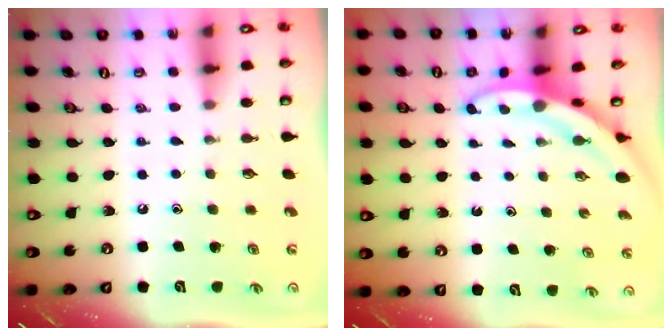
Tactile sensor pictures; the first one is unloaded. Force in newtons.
{"total": 3.3, "press": 3.3, "slide": 0.1}